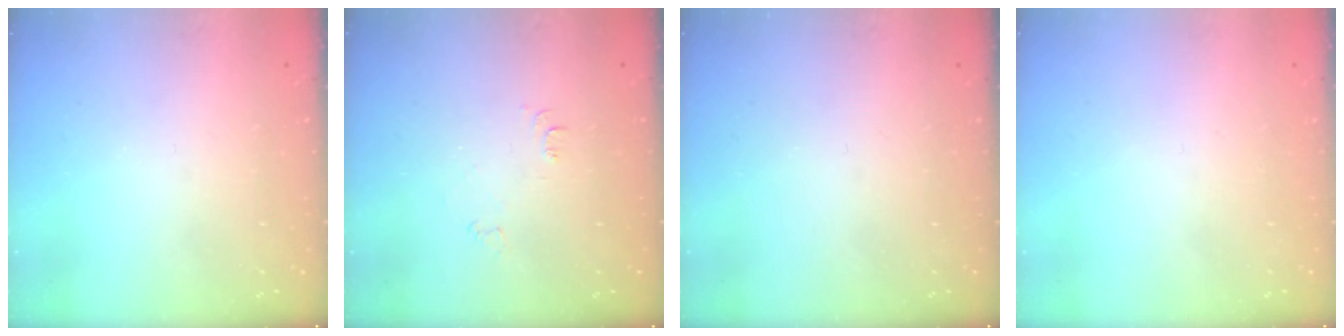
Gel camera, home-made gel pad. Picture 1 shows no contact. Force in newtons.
{"total": 3.4, "press": 3.4, "slide": 0.4}
{"total": 0.0}
{"total": 1.6, "press": 1.6, "slide": 0.1}